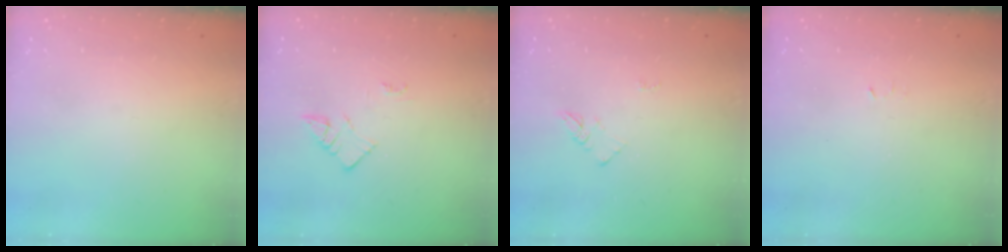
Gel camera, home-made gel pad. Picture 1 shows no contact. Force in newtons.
{"total": 3.0, "press": 3.0, "slide": 0.4}
{"total": 3.8, "press": 3.8, "slide": 0.4}
{"total": 2.4, "press": 2.4, "slide": 0.4}